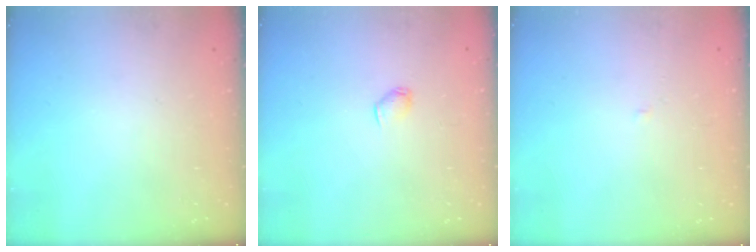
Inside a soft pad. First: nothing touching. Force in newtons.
{"total": 2.8, "press": 2.7, "slide": 0.6}
{"total": 1.9, "press": 1.9, "slide": 0.3}